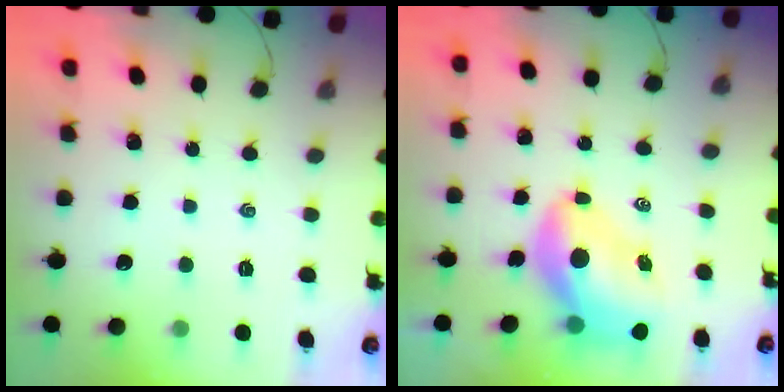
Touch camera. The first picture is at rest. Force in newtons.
{"total": 9.9, "press": 9.4, "slide": 3.0}